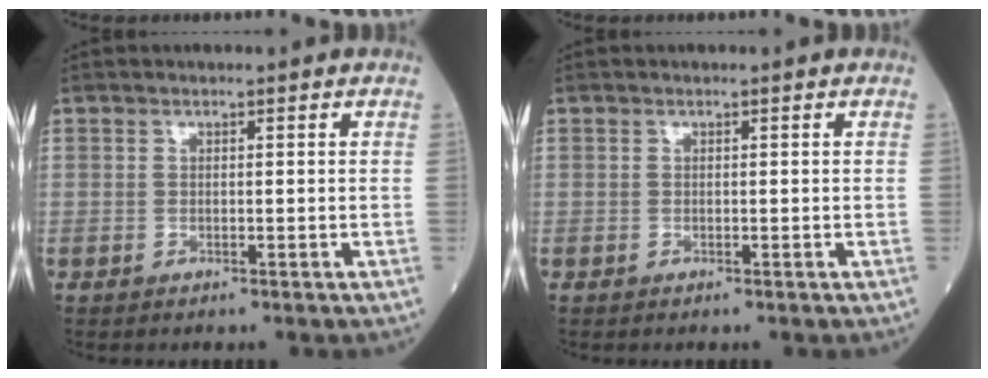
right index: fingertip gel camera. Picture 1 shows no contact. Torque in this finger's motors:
{"motor_torque": [0.00, 0.00, 0.00, 0.01]}